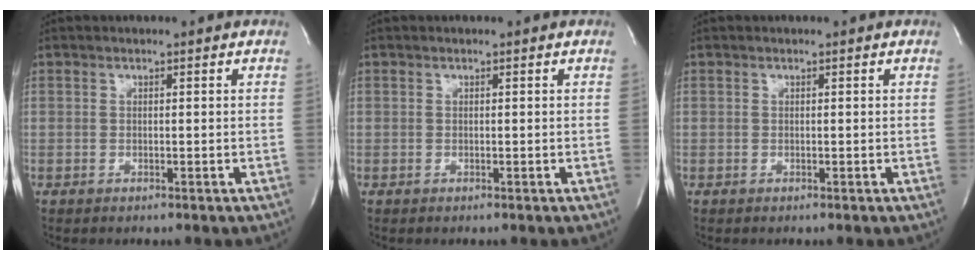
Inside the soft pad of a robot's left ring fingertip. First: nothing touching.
{"total": 0.0}
{"total": 0.0}